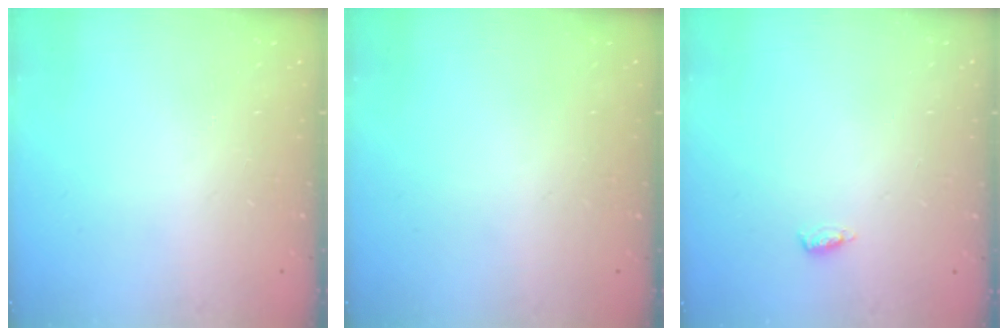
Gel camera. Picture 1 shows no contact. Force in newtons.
{"total": 0.0}
{"total": 4.4, "press": 4.1, "slide": 1.5}